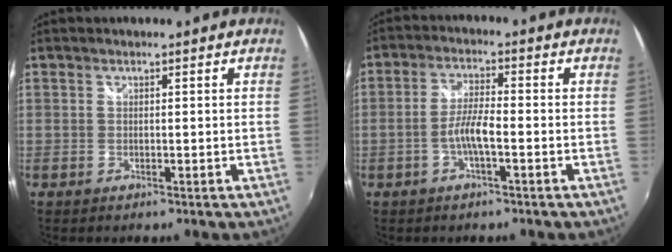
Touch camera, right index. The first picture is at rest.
{"total": 4.8, "force": [-1.8, 0.6, 4.4], "torque": [-0.091, 0.006, -0.036]}